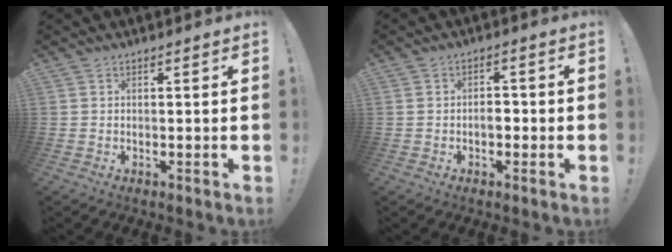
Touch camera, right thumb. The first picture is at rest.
{"total": 3.4, "force": [-1.2, 2.3, 2.1], "torque": [-0.028, 0.007, -0.023]}